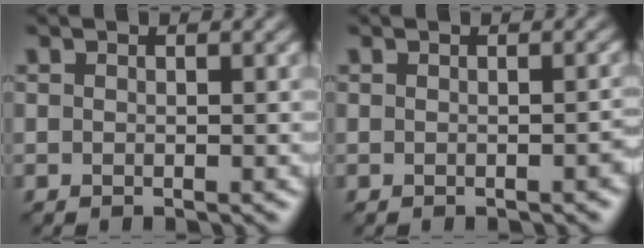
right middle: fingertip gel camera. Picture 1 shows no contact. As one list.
[{"total": 0.7, "force": [-0.4, 0.2, 0.5], "torque": [-0.008, 0.003, -0.003]}]